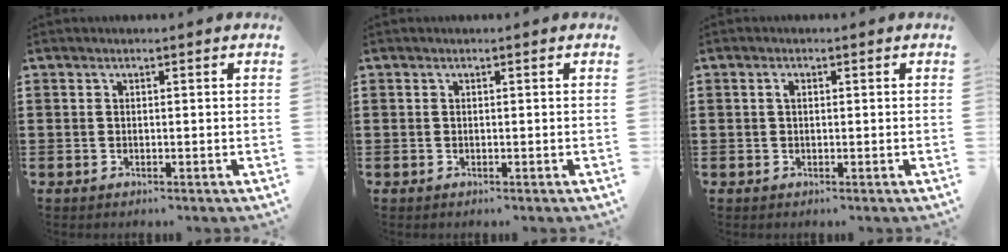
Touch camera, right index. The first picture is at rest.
{"total": 0.0}
{"total": 1.1, "force": [0.2, 0.6, 0.8], "torque": [-0.018, 0.004, 0.003]}